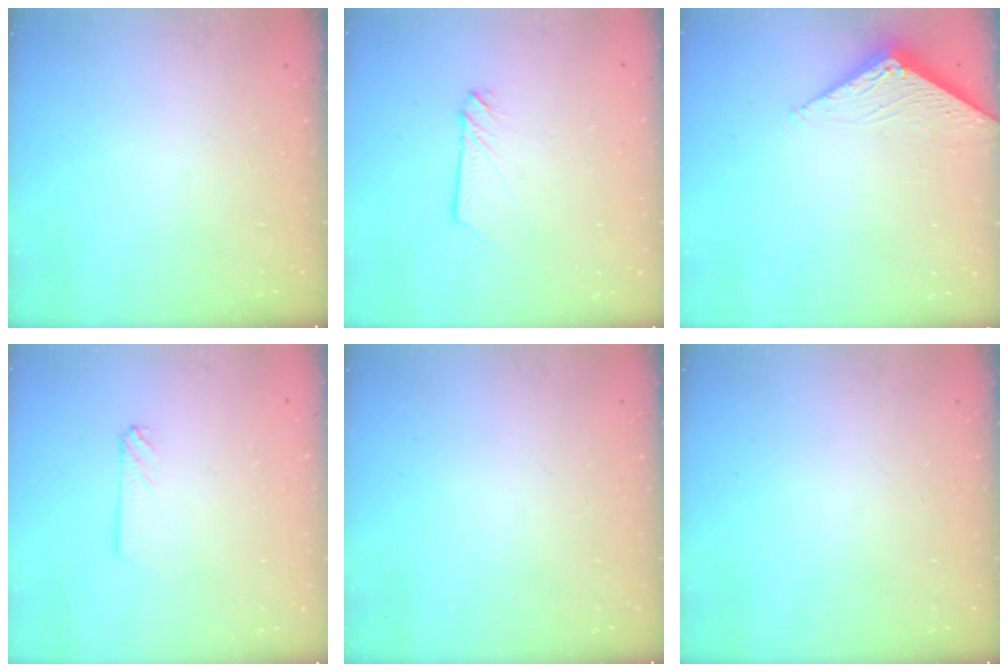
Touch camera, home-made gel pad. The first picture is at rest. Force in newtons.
{"total": 2.3, "press": 2.3, "slide": 0.2}
{"total": 3.0, "press": 3.0, "slide": 0.5}
{"total": 2.2, "press": 2.2, "slide": 0.3}
{"total": 0.0}
{"total": 0.0}